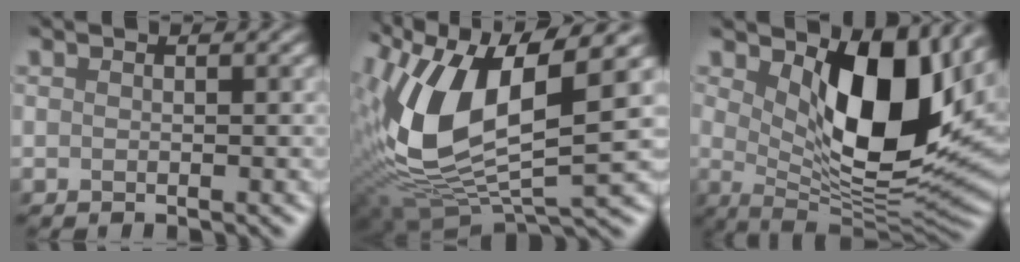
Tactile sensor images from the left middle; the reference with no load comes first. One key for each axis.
{"total": 10.9, "fx": 2.4, "fy": 5.1, "fz": 9.3, "tx": -0.200, "ty": 0.000, "tz": 0.050}
{"total": 10.8, "fx": 3.1, "fy": 4.8, "fz": 9.1, "tx": -0.133, "ty": -0.005, "tz": 0.060}